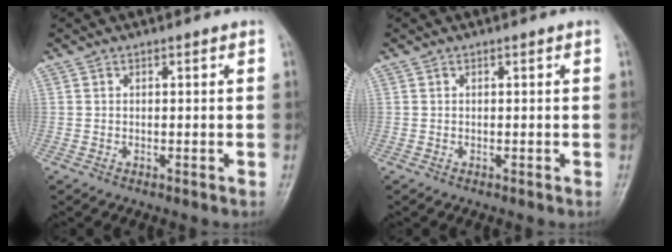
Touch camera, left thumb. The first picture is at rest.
{"total": 0.0}